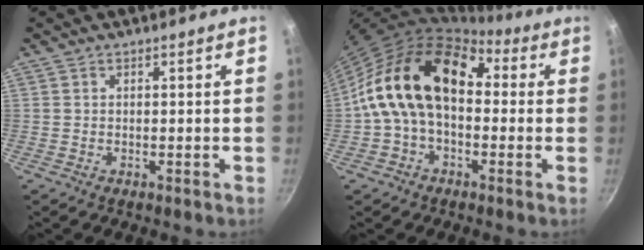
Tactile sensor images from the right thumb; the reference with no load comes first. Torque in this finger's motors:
{"motor_torque": [1.37, 3.63, 1.75, -1.03, 0.33]}